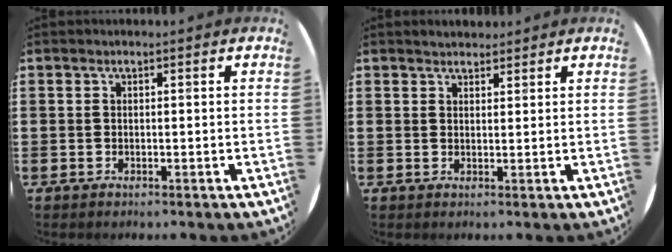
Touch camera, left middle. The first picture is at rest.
{"total": 1.7, "force": [1.6, 0.5, 0.1], "torque": [-0.003, 0.006, 0.032]}